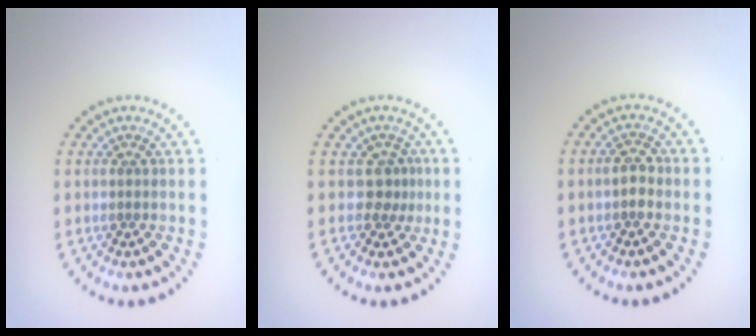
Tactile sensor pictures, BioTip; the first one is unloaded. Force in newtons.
{"total": 1.8, "press": 1.3, "slide": 1.3}
{"total": 1.6, "press": 1.5, "slide": 0.4}